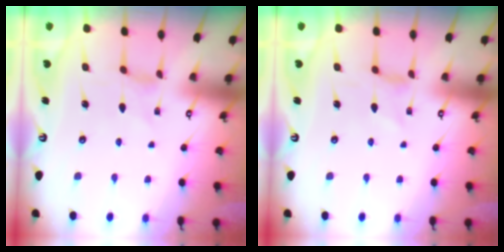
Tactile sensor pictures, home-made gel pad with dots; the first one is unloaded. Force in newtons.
{"total": 0.0}